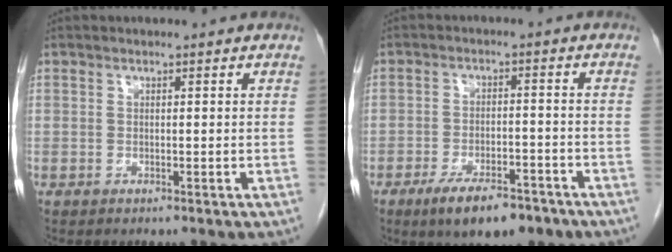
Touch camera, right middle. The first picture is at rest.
{"total": 9.2, "force": [-6.4, 3.2, 5.8], "torque": [-0.087, -0.004, -0.099]}